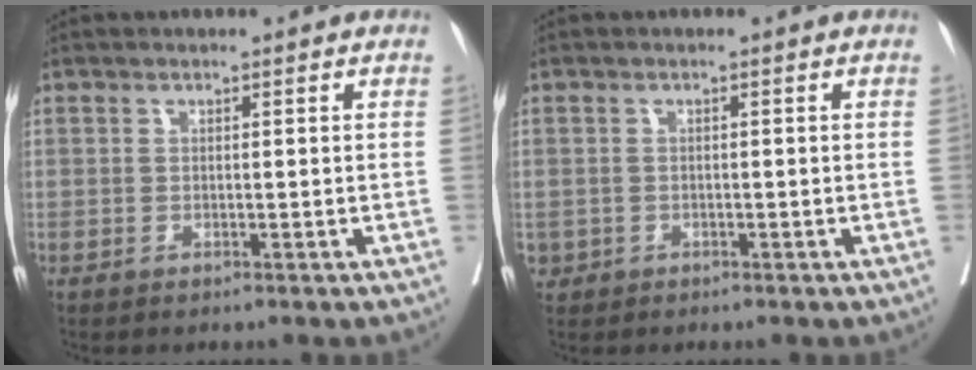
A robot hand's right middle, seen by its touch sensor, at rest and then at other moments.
{"total": 1.3, "force": [-0.5, 1.2, 0.3], "torque": [-0.007, 0.003, -0.003]}